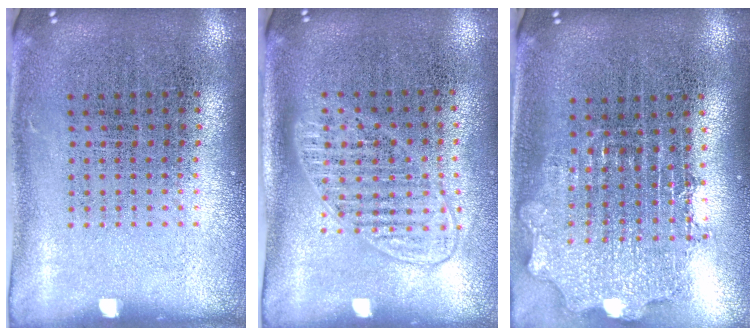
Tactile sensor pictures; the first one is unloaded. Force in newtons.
{"total": 1.4, "press": 1.2, "slide": 0.7}
{"total": 2.0, "press": 1.6, "slide": 1.2}